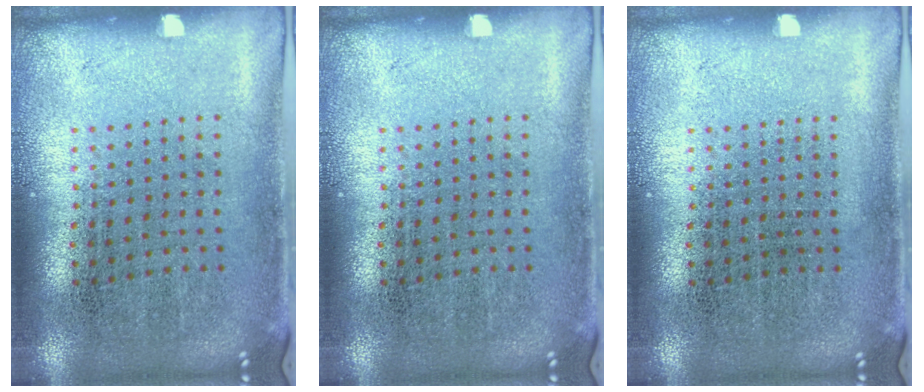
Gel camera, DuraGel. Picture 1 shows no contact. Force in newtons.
{"total": 0.0}
{"total": 0.0}